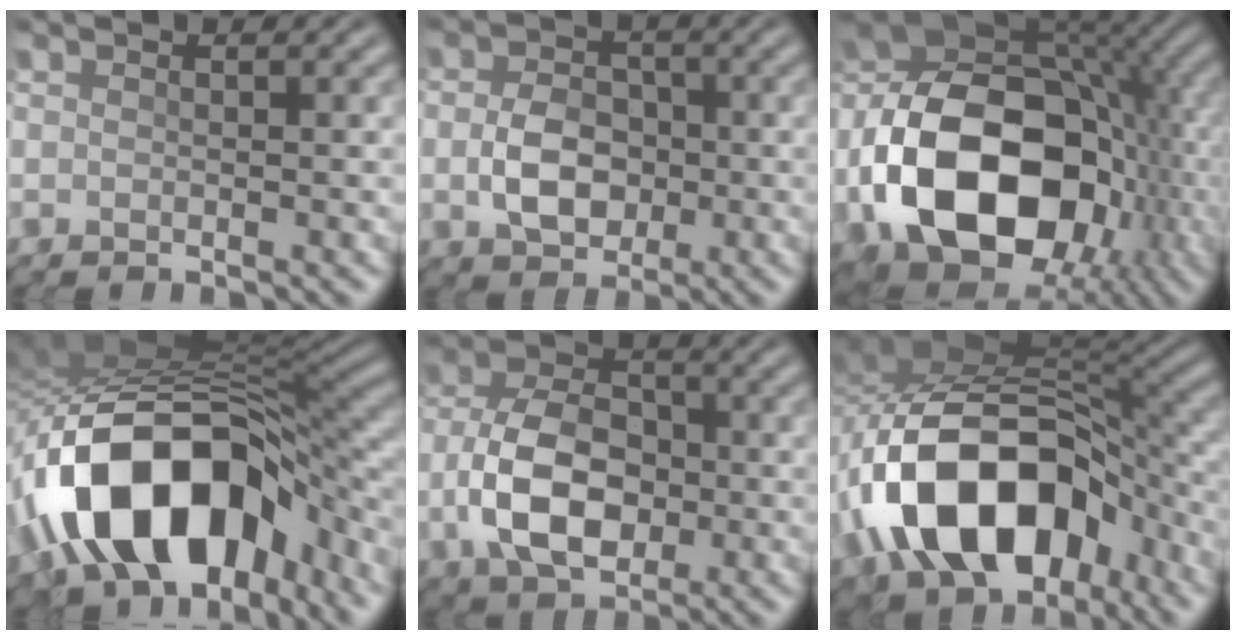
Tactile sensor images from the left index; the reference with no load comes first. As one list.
[{"total": 4.4, "force": [-0.8, 3.1, 3.0], "torque": [-0.066, 0.002, -0.011]}, {"total": 17.1, "force": [-4.1, 11.5, 12.0], "torque": [-0.240, -0.017, -0.065]}, {"total": 15.0, "force": [-5.5, 8.6, 11.0], "torque": [-0.185, 0.012, -0.094]}, {"total": 7.9, "force": [-1.7, 5.0, 5.9], "torque": [-0.124, 0.009, -0.037]}, {"total": 14.2, "force": [-5.5, 8.3, 10.2], "torque": [-0.177, 0.009, -0.099]}]